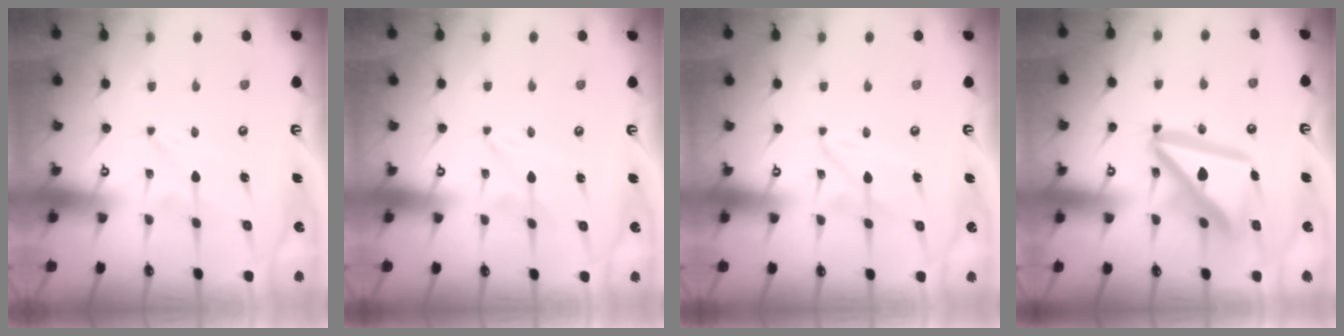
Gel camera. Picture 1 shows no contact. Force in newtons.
{"total": 0.0}
{"total": 2.2, "press": 2.2, "slide": 0.2}
{"total": 17.8, "press": 17.6, "slide": 2.2}